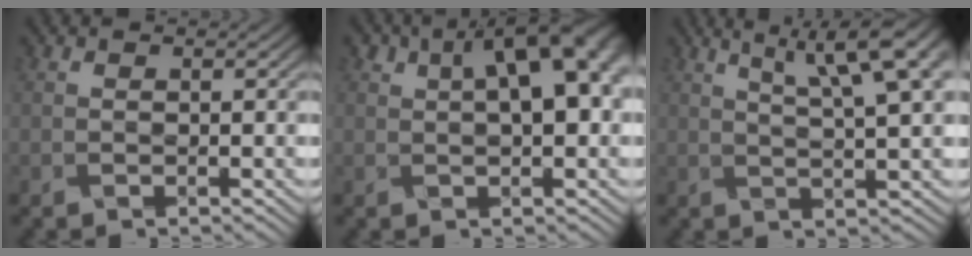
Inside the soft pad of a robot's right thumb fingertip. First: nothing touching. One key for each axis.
{"total": 9.0, "fx": 2.4, "fy": 4.1, "fz": 7.7, "tx": -0.105, "ty": 0.021, "tz": 0.032}
{"total": 9.9, "fx": 5.0, "fy": 2.0, "fz": 8.3, "tx": -0.121, "ty": 0.026, "tz": 0.073}